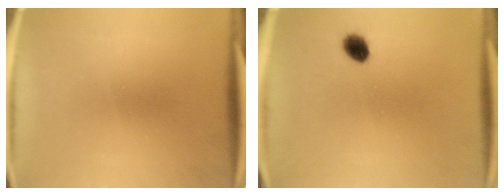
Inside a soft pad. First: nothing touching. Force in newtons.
{"total": 3.6}